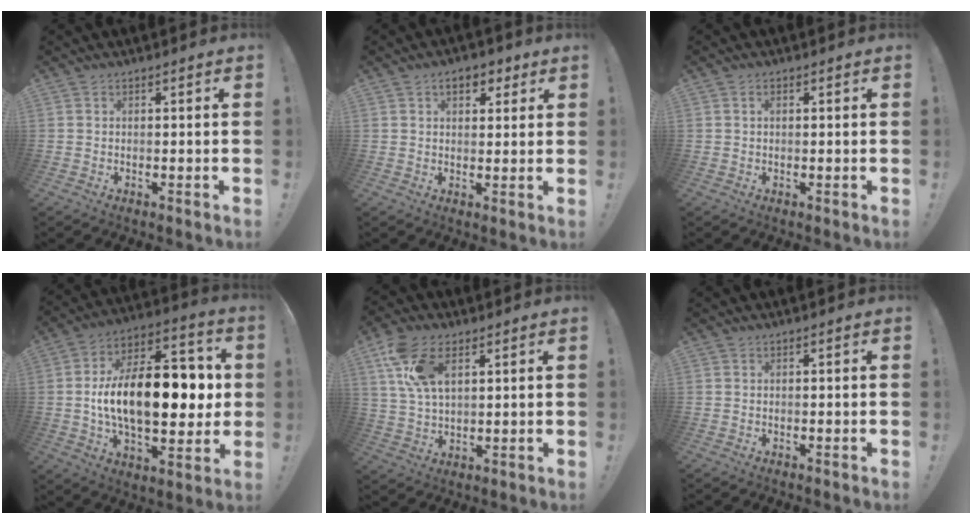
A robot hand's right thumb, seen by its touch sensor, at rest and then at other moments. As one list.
[{"total": 5.9, "force": [2.9, 3.6, 3.7], "torque": [-0.048, 0.001, 0.048]}, {"total": 0.9, "force": [0.3, 0.5, 0.7], "torque": [-0.006, 0.000, 0.003]}, {"total": 22.7, "force": [0.0, 12.0, 19.3], "torque": [-0.320, 0.003, -0.001]}, {"total": 12.6, "force": [5.9, 7.0, 8.7], "torque": [-0.168, -0.011, 0.112]}, {"total": 0.0}]